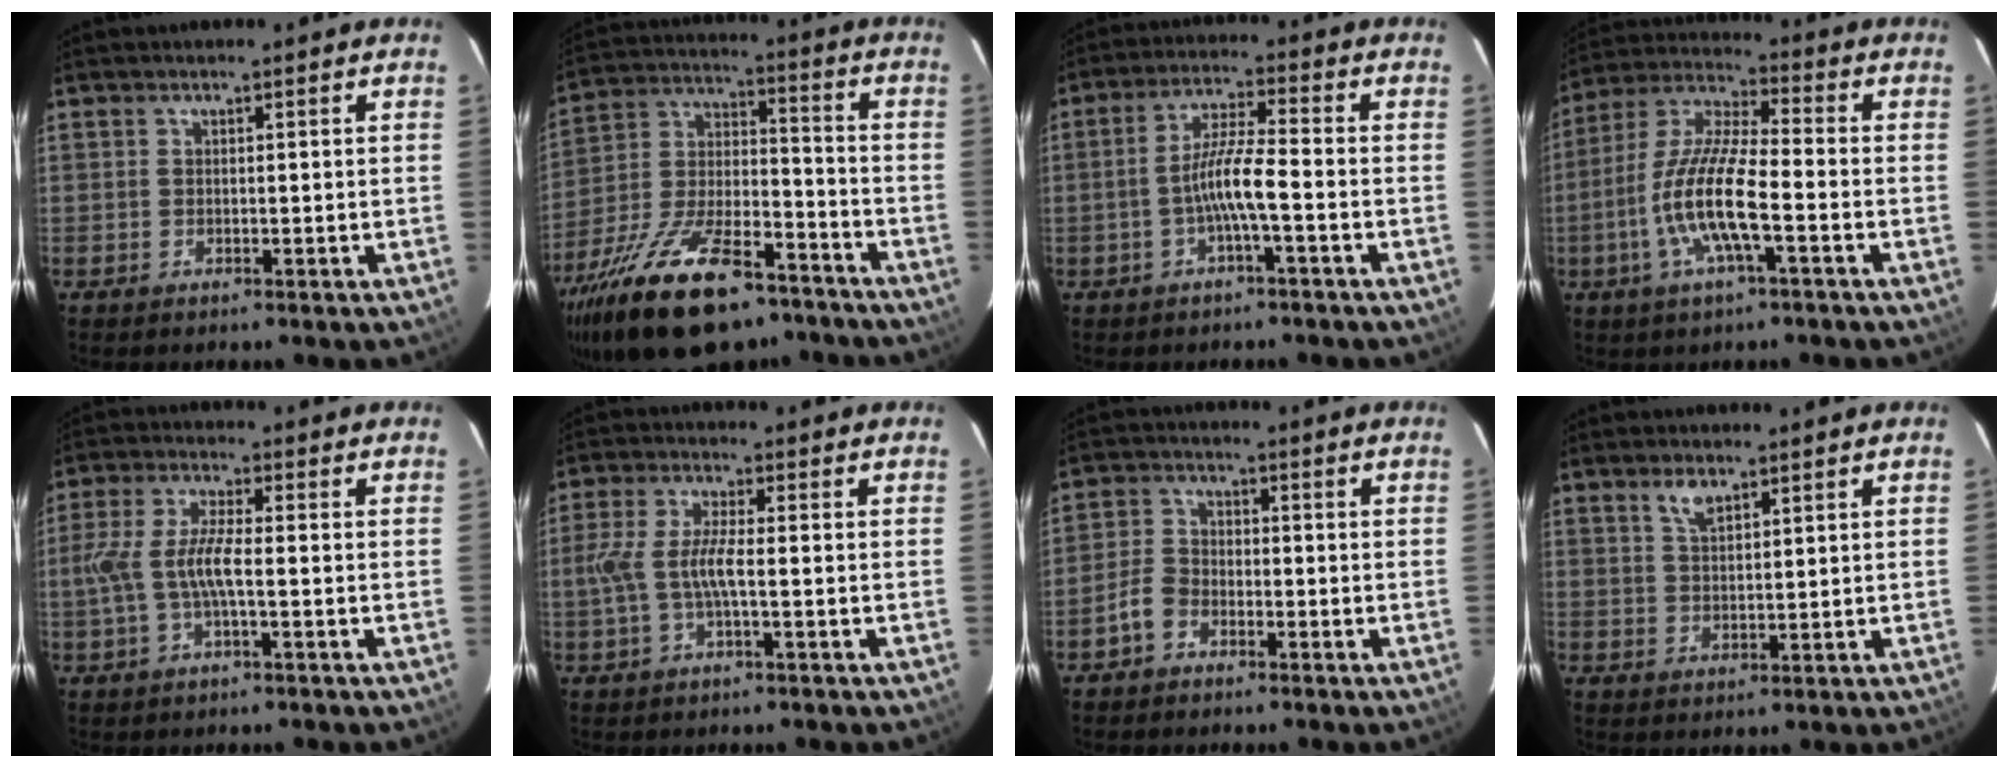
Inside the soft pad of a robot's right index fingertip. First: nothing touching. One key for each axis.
{"total": 26.1, "fx": -17.8, "fy": 10.4, "fz": 16.0, "tx": -0.312, "ty": -0.020, "tz": -0.284}
{"total": 6.4, "fx": -2.3, "fy": 0.0, "fz": 6.0, "tx": -0.124, "ty": 0.009, "tz": -0.042}
{"total": 12.9, "fx": -4.3, "fy": 2.4, "fz": 12.0, "tx": -0.248, "ty": -0.004, "tz": -0.086}
{"total": 7.2, "fx": -1.4, "fy": 1.3, "fz": 7.0, "tx": -0.150, "ty": 0.003, "tz": -0.024}
{"total": 6.3, "fx": -1.2, "fy": 0.9, "fz": 6.1, "tx": -0.130, "ty": 0.001, "tz": -0.021}
{"total": 4.0, "fx": -2.5, "fy": 2.6, "fz": 1.8, "tx": -0.040, "ty": 0.015, "tz": -0.048}
{"total": 3.2, "fx": 2.2, "fy": 1.3, "fz": 1.9, "tx": -0.035, "ty": 0.004, "tz": 0.041}